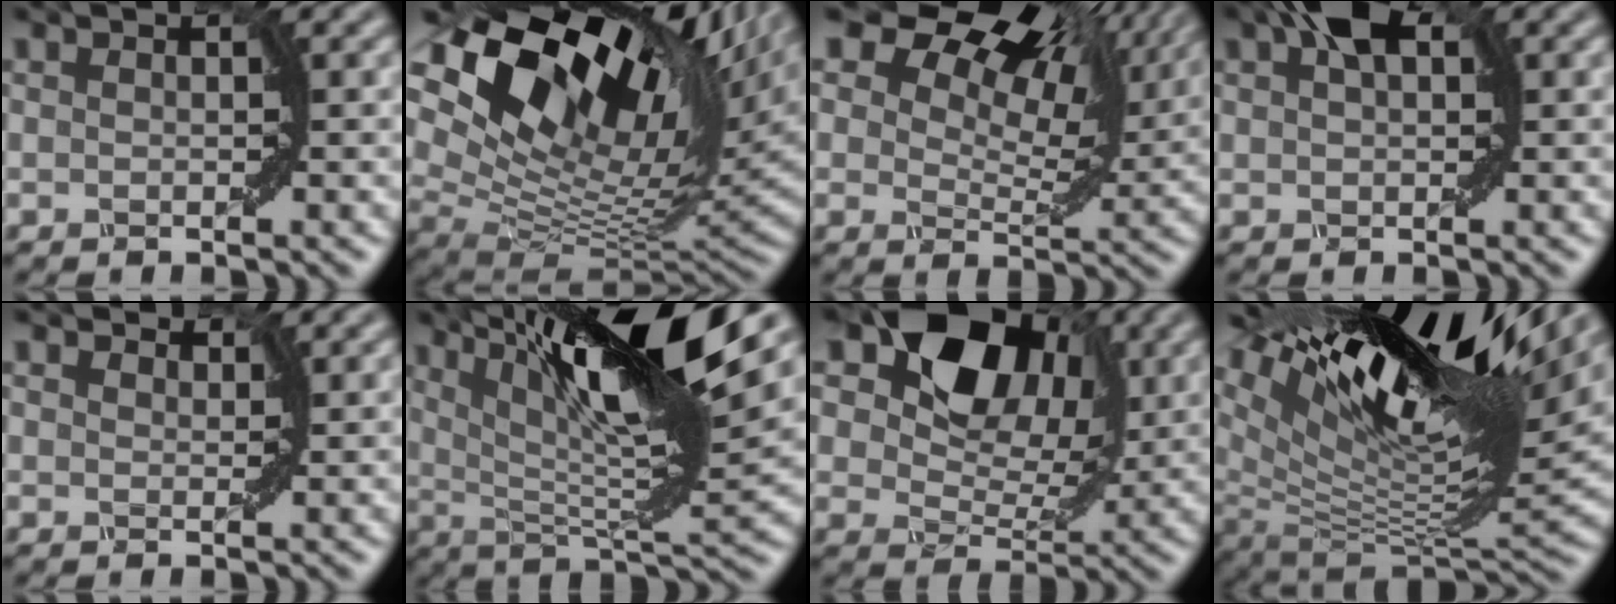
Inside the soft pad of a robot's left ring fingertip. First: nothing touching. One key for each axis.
{"total": 18.1, "fx": 8.6, "fy": 9.6, "fz": 12.7, "tx": -0.224, "ty": 0.025, "tz": 0.169}
{"total": 13.6, "fx": 8.9, "fy": 6.6, "fz": 7.9, "tx": -0.130, "ty": 0.036, "tz": 0.120}
{"total": 4.6, "fx": 2.1, "fy": 2.3, "fz": 3.3, "tx": -0.051, "ty": 0.015, "tz": 0.030}
{"total": 1.5, "fx": 1.5, "fy": 0.4, "fz": 0.3, "tx": -0.010, "ty": 0.003, "tz": 0.021}
{"total": 12.9, "fx": 6.2, "fy": 2.3, "fz": 11.0, "tx": -0.178, "ty": 0.008, "tz": 0.111}
{"total": 11.0, "fx": 5.0, "fy": 7.0, "fz": 6.8, "tx": -0.112, "ty": 0.016, "tz": 0.077}
{"total": 16.9, "fx": 9.3, "fy": 5.8, "fz": 12.9, "tx": -0.243, "ty": 0.030, "tz": 0.161}